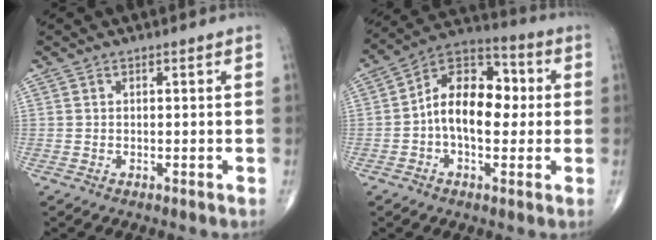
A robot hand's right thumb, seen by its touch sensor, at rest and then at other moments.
{"total": 14.2, "force": [-0.1, 8.7, 11.3], "torque": [-0.158, 0.038, -0.013]}